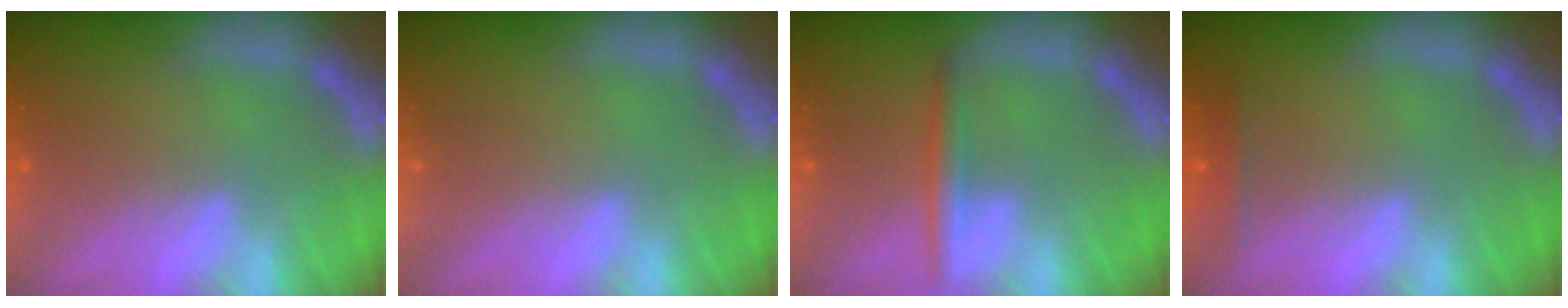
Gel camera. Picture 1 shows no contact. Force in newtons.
{"total": 0.0}
{"total": 2.4}
{"total": 1.4}